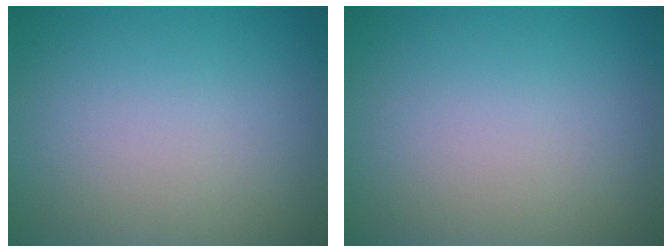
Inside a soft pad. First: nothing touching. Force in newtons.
{"total": 0.0}